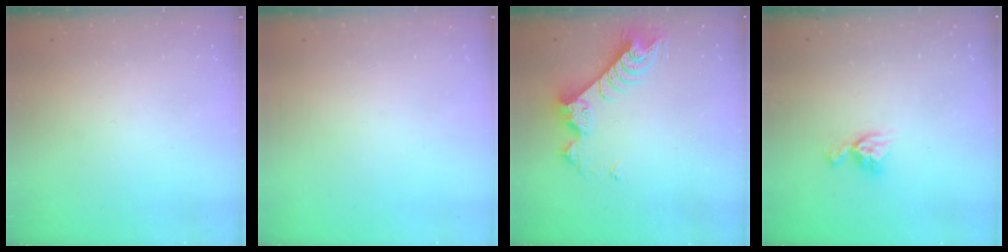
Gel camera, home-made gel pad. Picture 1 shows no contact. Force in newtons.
{"total": 0.0}
{"total": 9.5, "press": 9.5, "slide": 0.7}
{"total": 7.9, "press": 7.9, "slide": 0.6}